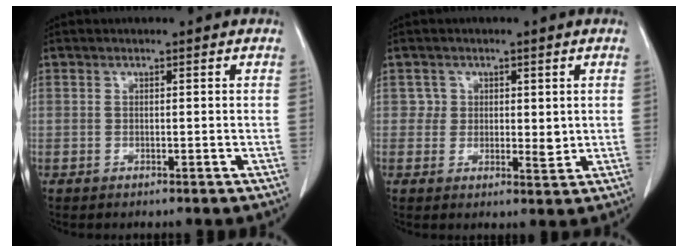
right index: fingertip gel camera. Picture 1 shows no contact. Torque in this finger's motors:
{"motor_torque": [-0.02, 0.12, -0.03, 0.02]}